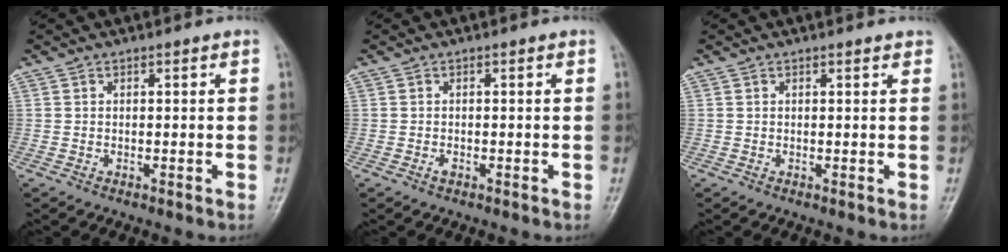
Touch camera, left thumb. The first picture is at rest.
{"total": 0.8, "force": [-0.4, 0.4, 0.5], "torque": [-0.008, 0.000, -0.007]}
{"total": 1.0, "force": [0.8, 0.3, 0.5], "torque": [-0.005, 0.000, 0.006]}